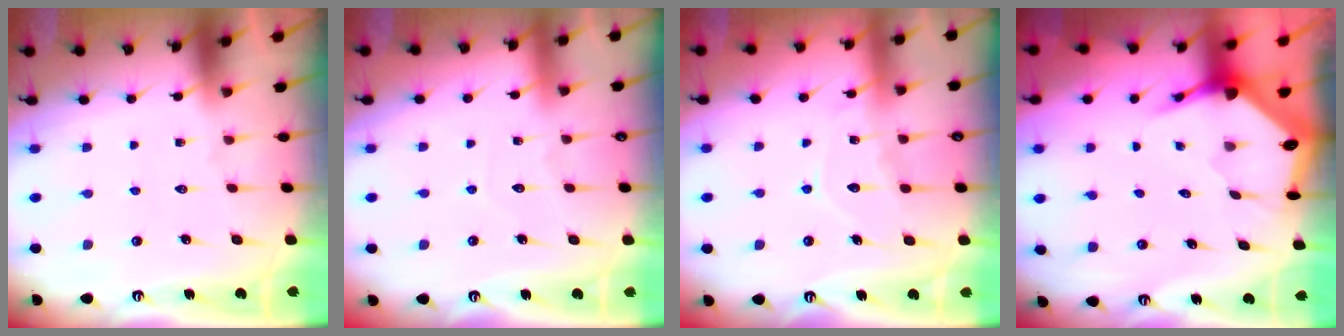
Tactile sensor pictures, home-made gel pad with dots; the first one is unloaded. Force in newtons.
{"total": 3.4, "press": 3.4, "slide": 0.3}
{"total": 8.8, "press": 8.7, "slide": 0.6}
{"total": 3.9, "press": 3.9, "slide": 0.6}